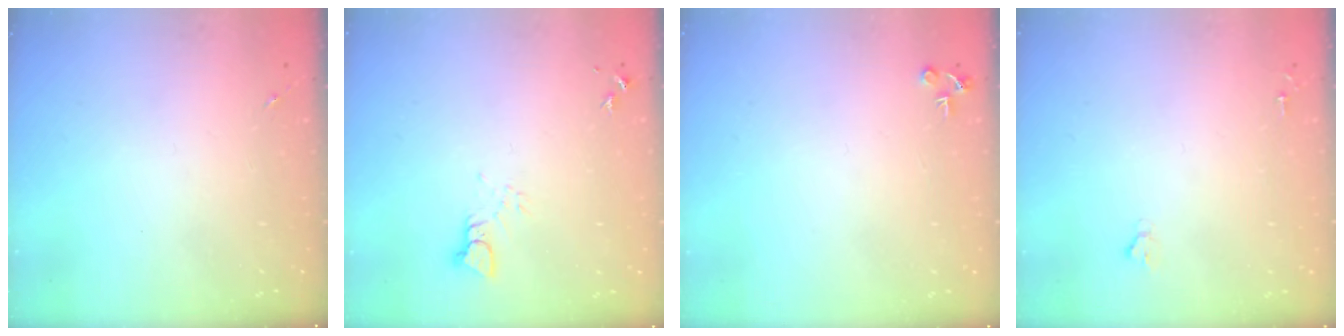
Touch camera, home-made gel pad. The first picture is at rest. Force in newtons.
{"total": 3.1, "press": 3.1, "slide": 0.3}
{"total": 4.3, "press": 4.3, "slide": 0.5}
{"total": 1.6, "press": 1.6, "slide": 0.2}